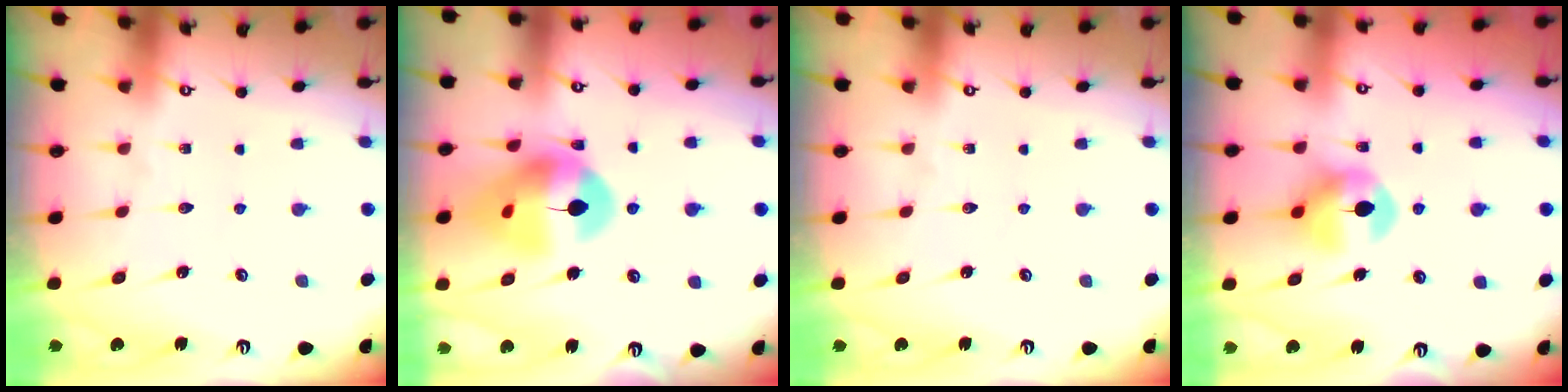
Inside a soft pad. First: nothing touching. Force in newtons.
{"total": 13.3, "press": 13.2, "slide": 1.6}
{"total": 0.0}
{"total": 9.2, "press": 9.2, "slide": 0.6}